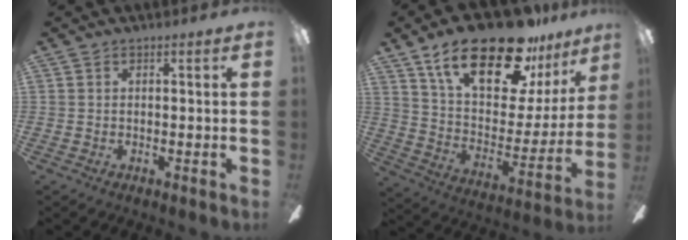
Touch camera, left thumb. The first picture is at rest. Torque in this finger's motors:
{"motor_torque": [1.20, 1.24, 1.46, -1.31, 0.15]}